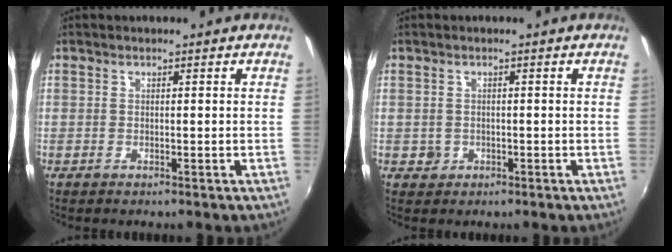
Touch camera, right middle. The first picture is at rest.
{"total": 1.6, "force": [-0.4, 1.6, 0.3], "torque": [-0.005, -0.002, -0.004]}